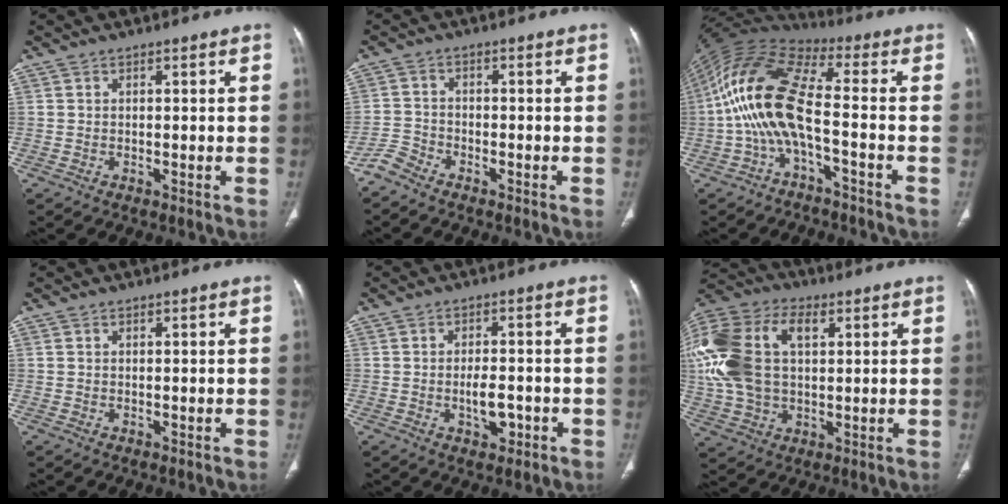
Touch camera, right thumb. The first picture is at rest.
{"total": 2.9, "force": [-2.8, 0.8, 0.3], "torque": [-0.005, 0.001, -0.064]}
{"total": 14.2, "force": [-3.1, 4.9, 12.9], "torque": [-0.268, 0.062, -0.071]}
{"total": 0.0}
{"total": 4.3, "force": [-1.5, 2.2, 3.4], "torque": [-0.043, 0.010, -0.019]}
{"total": 22.2, "force": [4.8, 14.0, 16.6], "torque": [-0.377, 0.025, 0.087]}